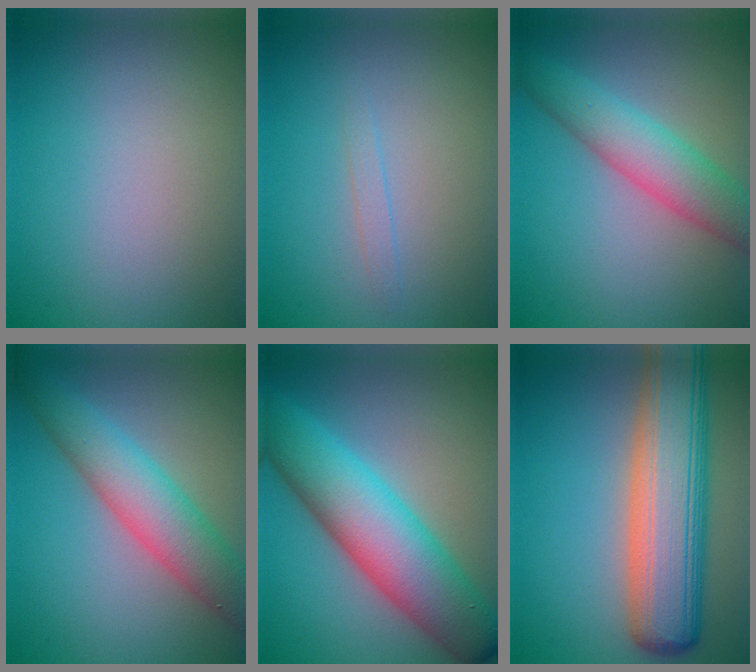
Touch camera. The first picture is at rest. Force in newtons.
{"total": 0.8, "press": 0.8, "slide": 0.1}
{"total": 5.3, "press": 5.3, "slide": 0.1}
{"total": 6.3, "press": 6.3, "slide": 0.4}
{"total": 10.2, "press": 10.2, "slide": 0.1}
{"total": 10.5, "press": 10.4, "slide": 0.9}